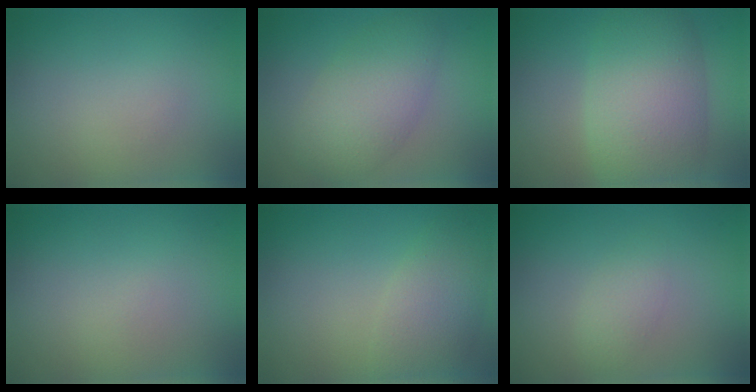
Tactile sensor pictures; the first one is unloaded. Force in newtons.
{"total": 5.0, "press": 5.0, "slide": 0.2}
{"total": 8.3, "press": 8.2, "slide": 0.3}
{"total": 0.0}
{"total": 4.3, "press": 4.3, "slide": 0.3}
{"total": 1.5, "press": 1.5, "slide": 0.1}